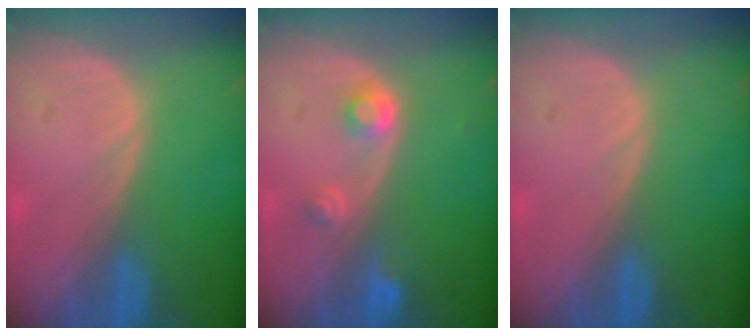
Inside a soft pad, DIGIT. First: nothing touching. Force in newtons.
{"total": 3.0, "press": 2.8, "slide": 1.0}
{"total": 0.0}